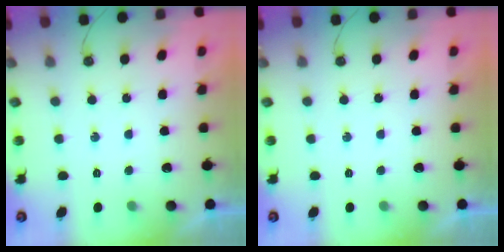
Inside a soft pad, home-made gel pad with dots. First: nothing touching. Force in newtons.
{"total": 0.0}